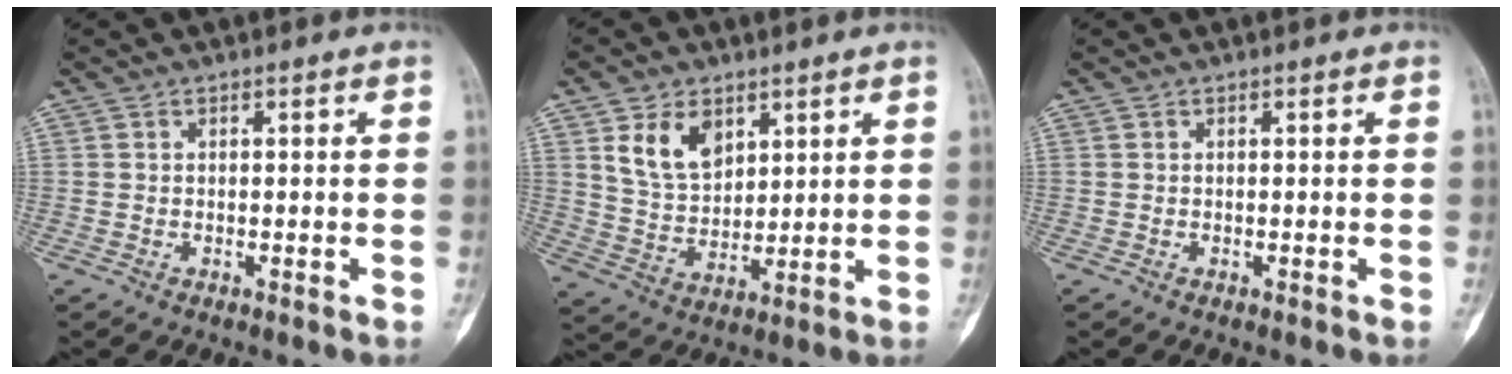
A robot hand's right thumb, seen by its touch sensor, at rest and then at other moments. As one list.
[{"total": 9.7, "force": [4.6, 6.4, 5.7], "torque": [-0.081, -0.027, 0.096]}, {"total": 0.0}]